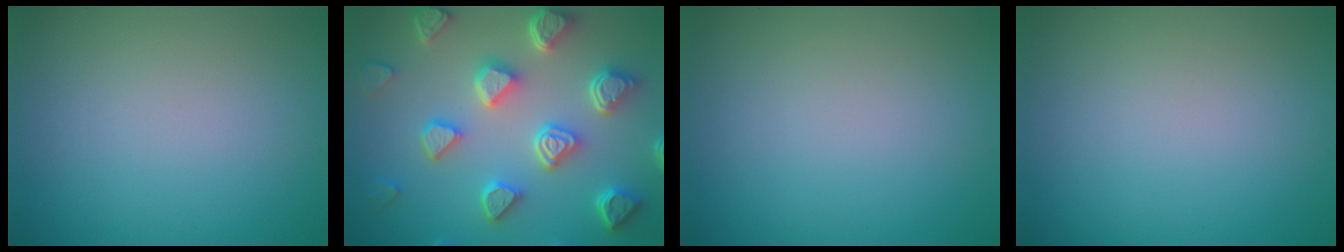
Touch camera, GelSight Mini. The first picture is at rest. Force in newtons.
{"total": 7.0, "press": 5.7, "slide": 4.1}
{"total": 0.0}
{"total": 0.0}